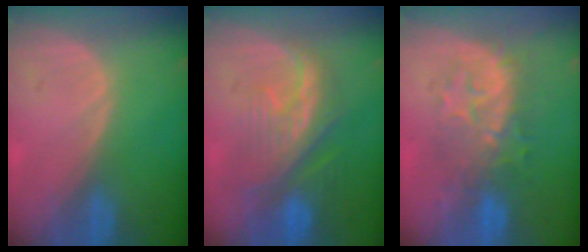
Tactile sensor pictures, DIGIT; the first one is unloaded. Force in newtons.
{"total": 9.4, "press": 8.8, "slide": 3.5}
{"total": 8.0, "press": 8.0, "slide": 0.9}